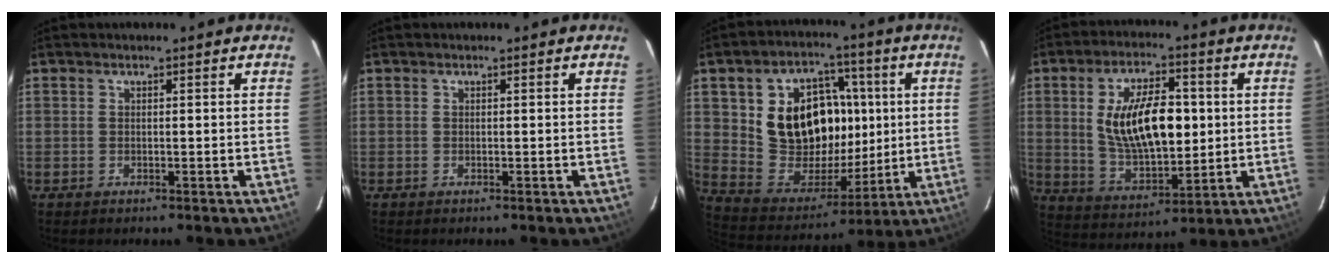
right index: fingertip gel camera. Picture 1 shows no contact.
{"total": 0.0}
{"total": 18.5, "force": [4.0, 14.4, 11.0], "torque": [-0.230, 0.026, 0.093]}
{"total": 15.9, "force": [1.9, 7.6, 13.8], "torque": [-0.248, 0.005, 0.049]}